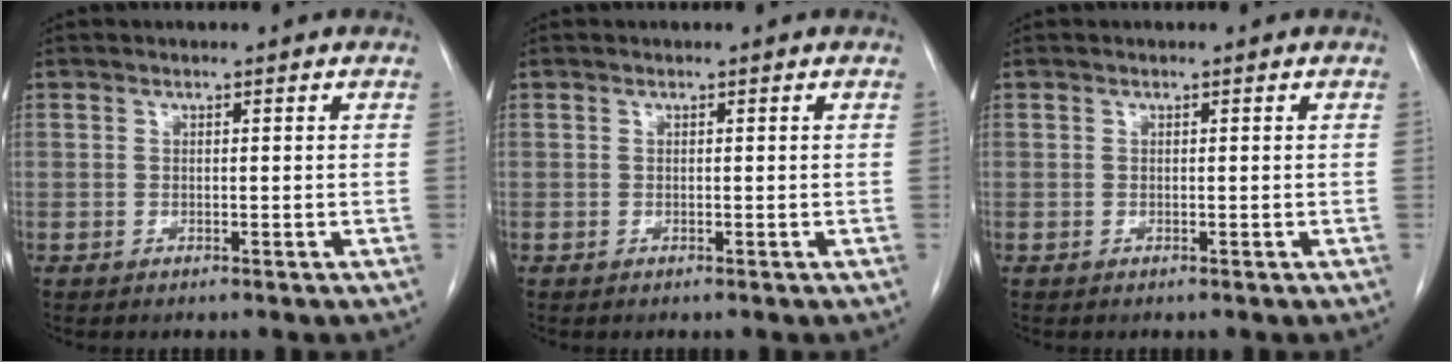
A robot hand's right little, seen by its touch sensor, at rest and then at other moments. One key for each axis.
{"total": 0.0}
{"total": 0.0}